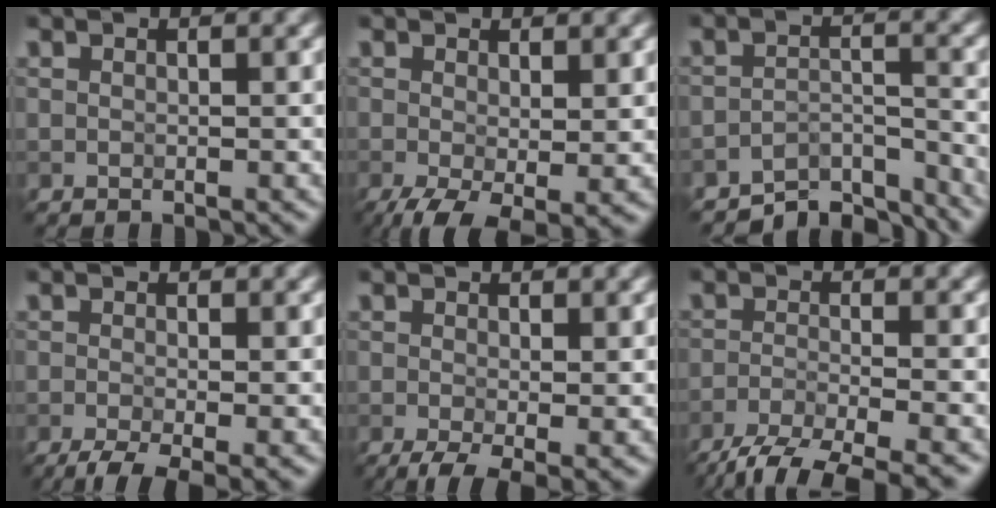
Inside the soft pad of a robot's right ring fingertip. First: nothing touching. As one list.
[{"total": 4.8, "force": [-1.5, 1.9, 4.1], "torque": [-0.083, -0.018, -0.025]}, {"total": 5.7, "force": [-5.4, 1.4, 1.4], "torque": [-0.016, -0.006, -0.085]}, {"total": 5.0, "force": [-2.6, 1.4, 4.0], "torque": [-0.065, -0.010, -0.046]}, {"total": 4.7, "force": [-1.8, 1.4, 4.2], "torque": [-0.074, -0.012, -0.029]}, {"total": 6.5, "force": [-5.1, 1.3, 3.9], "torque": [-0.062, -0.009, -0.097]}]